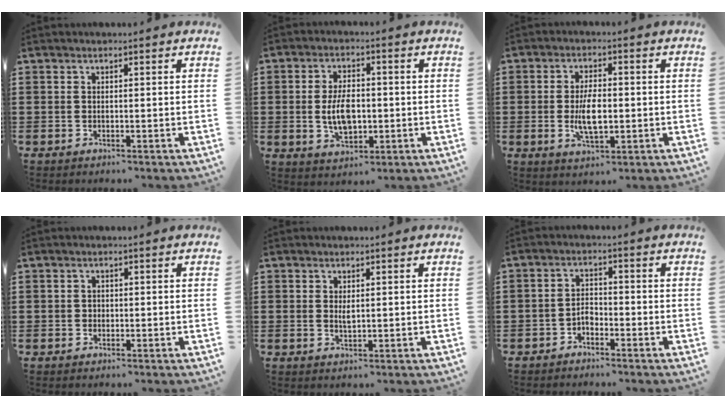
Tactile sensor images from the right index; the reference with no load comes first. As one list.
[{"total": 6.5, "force": [-0.5, 3.5, 5.5], "torque": [-0.107, -0.002, -0.012]}, {"total": 6.2, "force": [-0.7, 2.7, 5.5], "torque": [-0.110, -0.008, -0.019]}, {"total": 0.7, "force": [-0.1, 0.7, 0.2], "torque": [-0.006, 0.003, -0.001]}, {"total": 1.5, "force": [0.5, 0.6, 1.3], "torque": [-0.028, 0.002, 0.009]}, {"total": 2.1, "force": [-1.7, 1.1, 0.6], "torque": [-0.018, 0.003, -0.036]}]